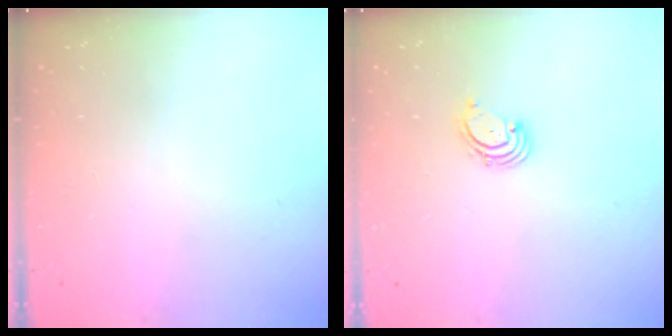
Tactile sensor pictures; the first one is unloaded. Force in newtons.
{"total": 1.6, "press": 1.6, "slide": 0.2}